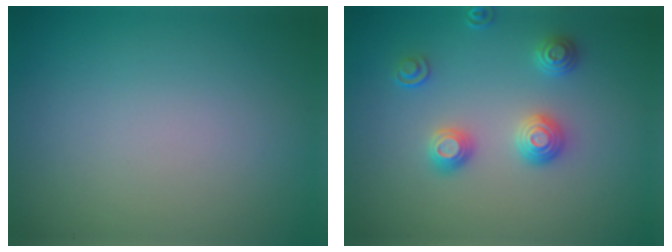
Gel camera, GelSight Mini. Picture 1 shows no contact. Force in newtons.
{"total": 3.0, "press": 2.6, "slide": 1.3}